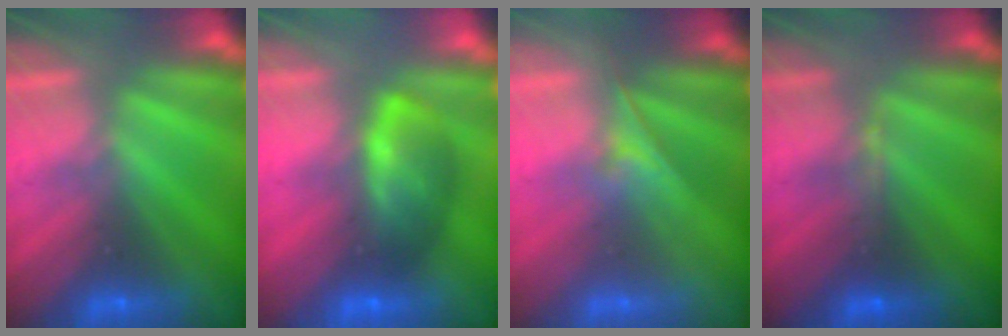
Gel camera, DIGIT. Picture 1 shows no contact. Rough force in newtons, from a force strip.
{"total": 7.0}
{"total": 1.9}
{"total": 2.9}